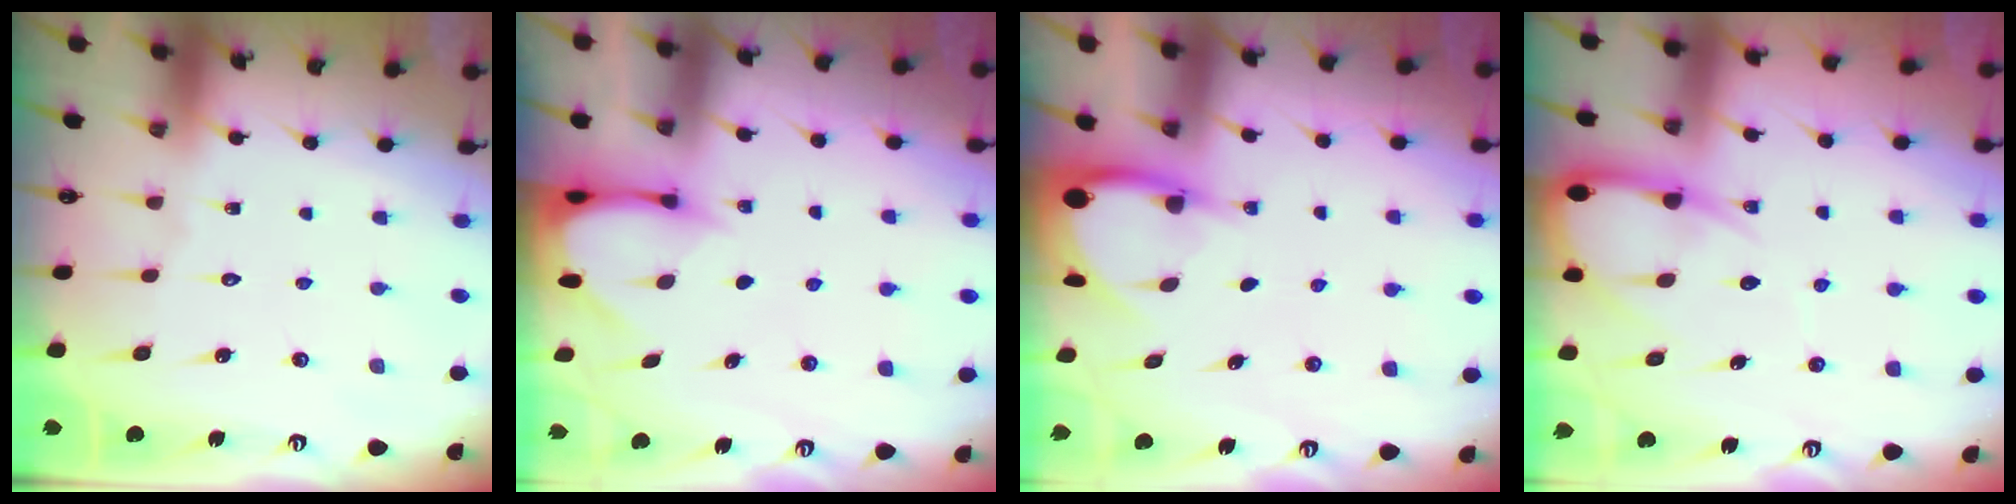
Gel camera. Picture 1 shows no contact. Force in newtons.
{"total": 3.4, "press": 3.4, "slide": 0.3}
{"total": 3.9, "press": 3.9, "slide": 0.3}
{"total": 8.1, "press": 8.0, "slide": 1.1}